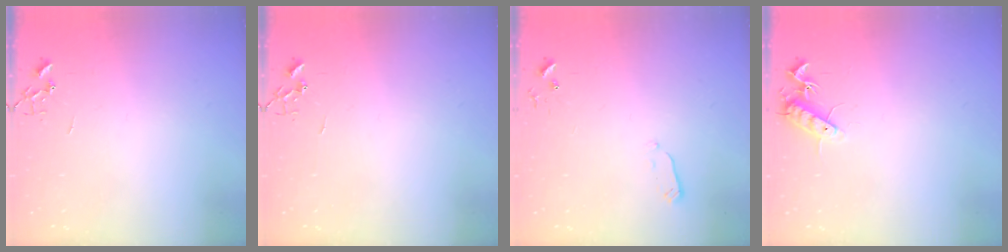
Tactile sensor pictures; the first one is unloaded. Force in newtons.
{"total": 0.0}
{"total": 2.7, "press": 2.6, "slide": 0.4}
{"total": 10.1, "press": 10.0, "slide": 0.8}